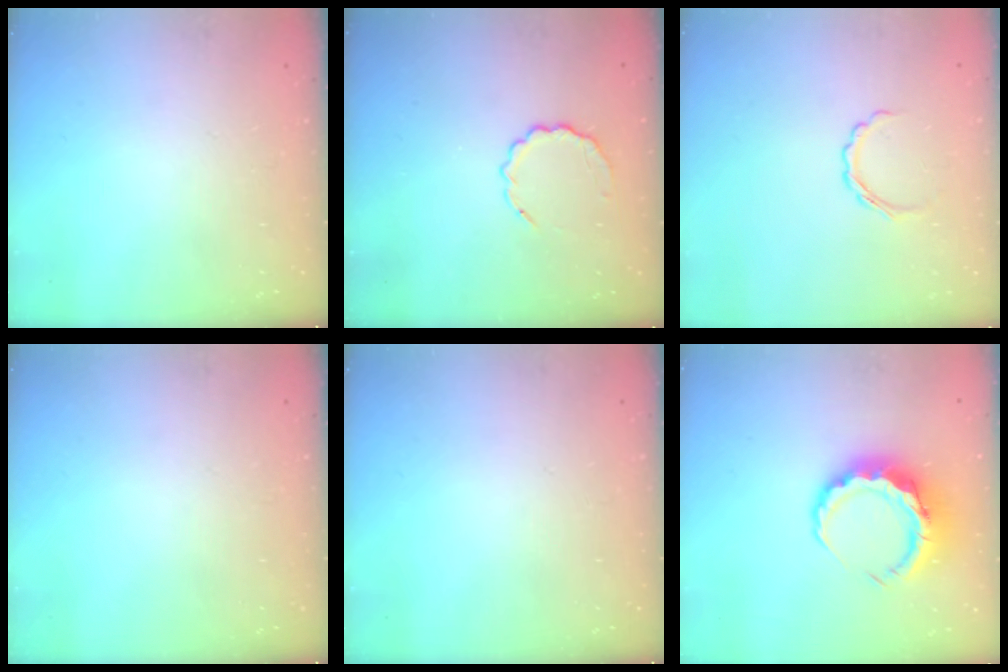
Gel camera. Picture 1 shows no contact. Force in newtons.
{"total": 5.4, "press": 5.2, "slide": 1.5}
{"total": 3.2, "press": 3.1, "slide": 0.8}
{"total": 0.0}
{"total": 0.0}
{"total": 8.4, "press": 8.3, "slide": 1.6}